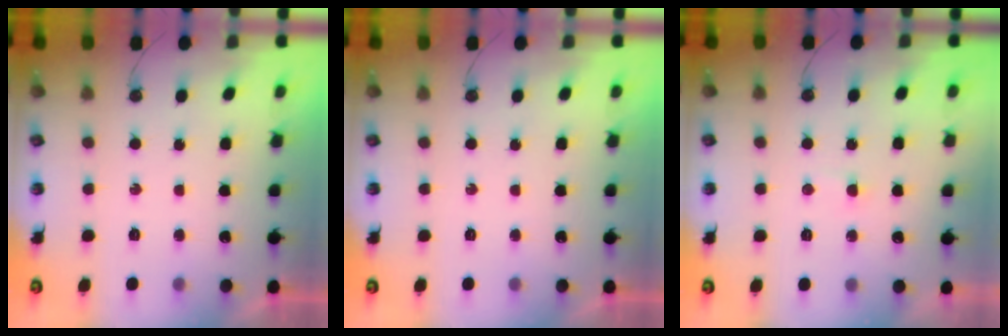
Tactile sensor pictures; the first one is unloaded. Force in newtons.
{"total": 0.0}
{"total": 1.4, "press": 1.4, "slide": 0.3}